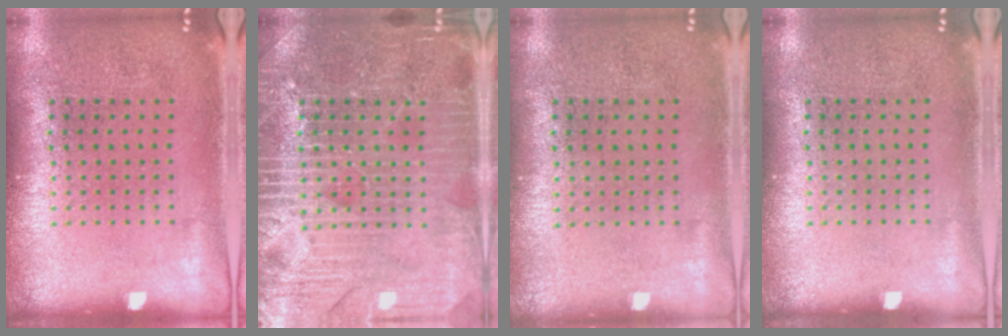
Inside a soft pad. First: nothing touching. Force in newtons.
{"total": 4.0, "press": 4.0, "slide": 0.7}
{"total": 0.0}
{"total": 0.0}